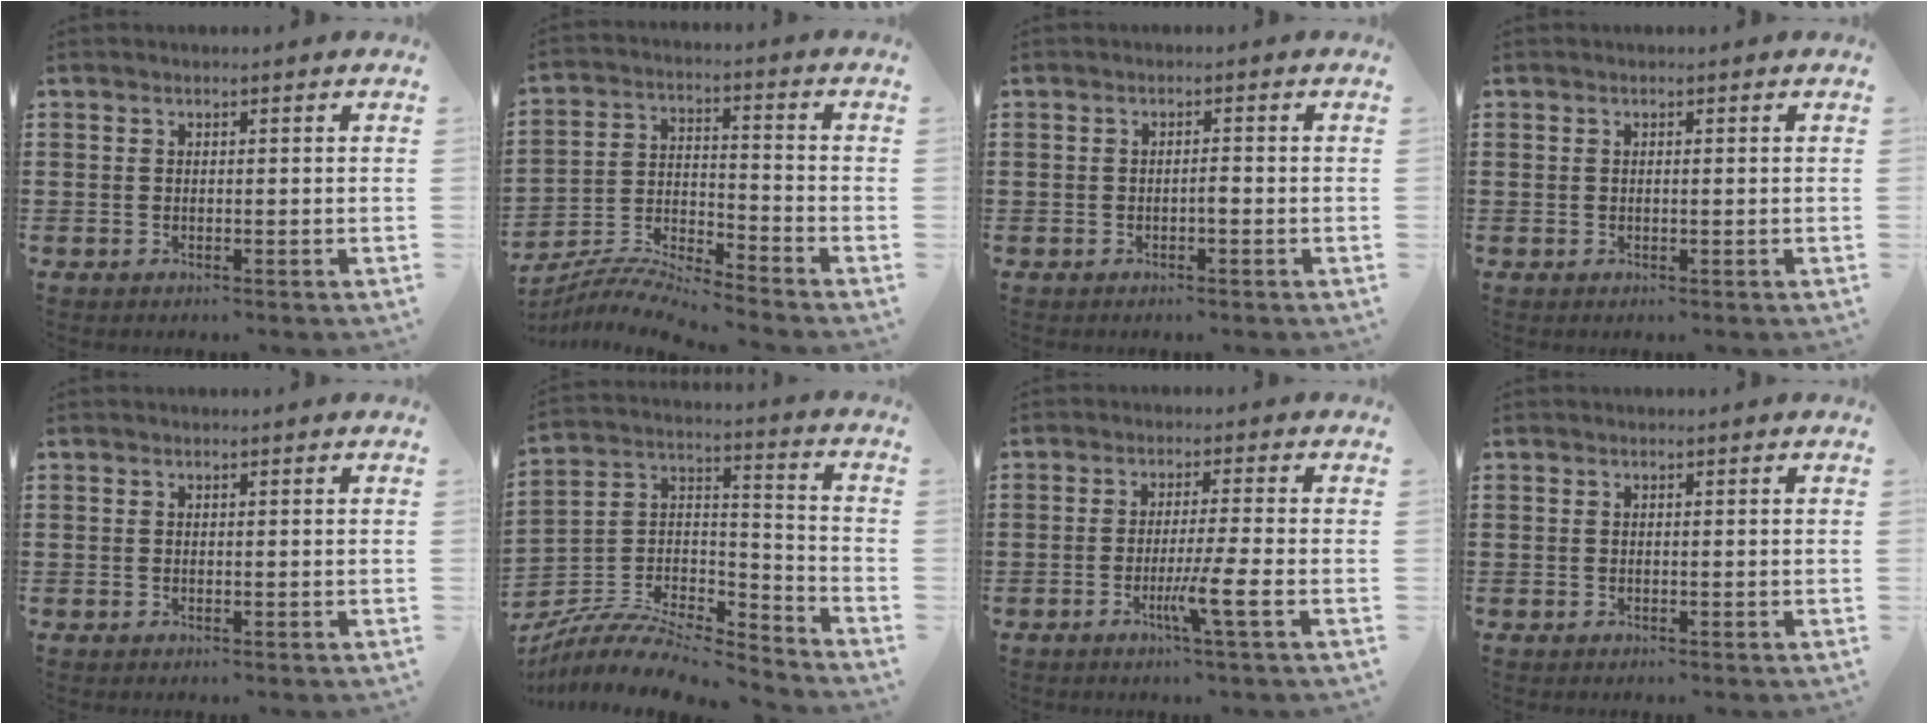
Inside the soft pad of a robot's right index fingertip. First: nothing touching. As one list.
[{"total": 6.9, "force": [-6.7, -0.1, 1.4], "torque": [-0.036, -0.006, -0.138]}, {"total": 1.2, "force": [-0.5, 0.3, 1.0], "torque": [-0.021, -0.002, -0.008]}, {"total": 0.0}, {"total": 0.0}, {"total": 8.4, "force": [-6.9, 3.1, 3.6], "torque": [-0.076, 0.006, -0.136]}, {"total": 5.9, "force": [-2.3, -0.5, 5.4], "torque": [-0.094, -0.020, -0.041]}, {"total": 0.0}]